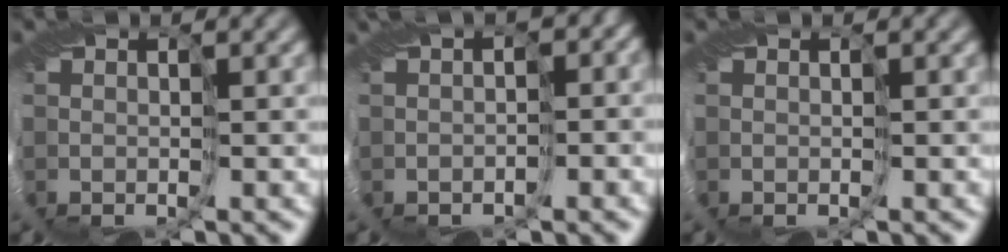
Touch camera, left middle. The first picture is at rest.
{"total": 5.1, "force": [0.8, 3.0, 4.1], "torque": [-0.053, 0.019, 0.012]}
{"total": 0.0}